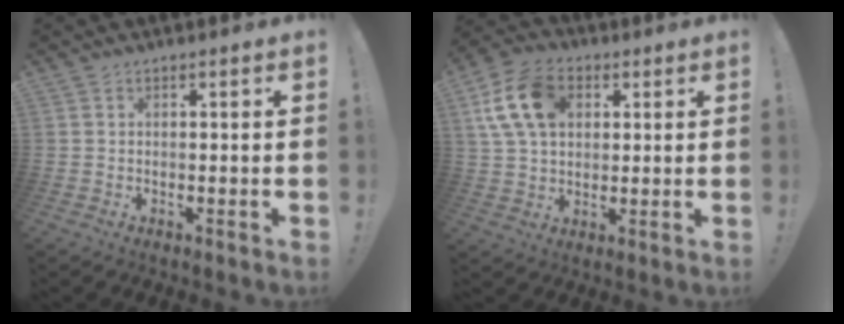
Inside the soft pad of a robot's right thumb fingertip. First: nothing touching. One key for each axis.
{"total": 14.8, "fx": 4.8, "fy": 10.5, "fz": 9.3, "tx": -0.163, "ty": -0.004, "tz": 0.096}